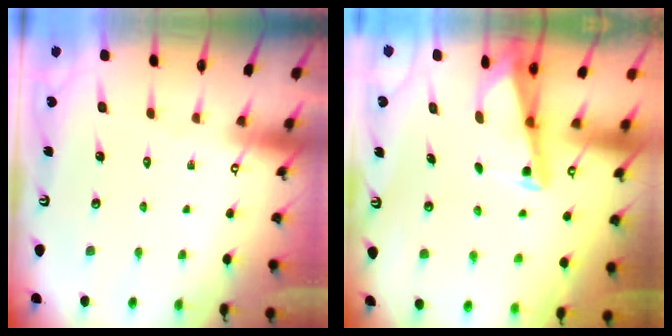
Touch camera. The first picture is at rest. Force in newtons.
{"total": 3.0, "press": 2.9, "slide": 0.3}